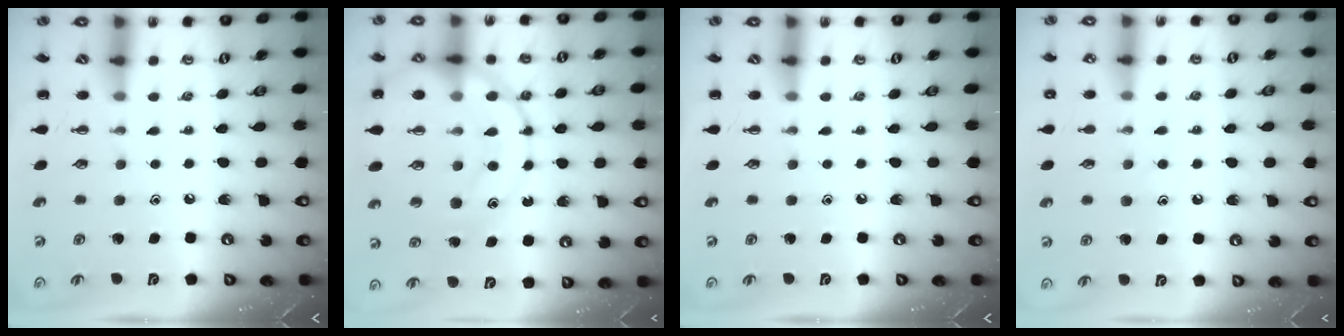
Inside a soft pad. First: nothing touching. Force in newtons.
{"total": 22.8, "press": 22.7, "slide": 2.9}
{"total": 0.0}
{"total": 6.5, "press": 6.4, "slide": 1.1}